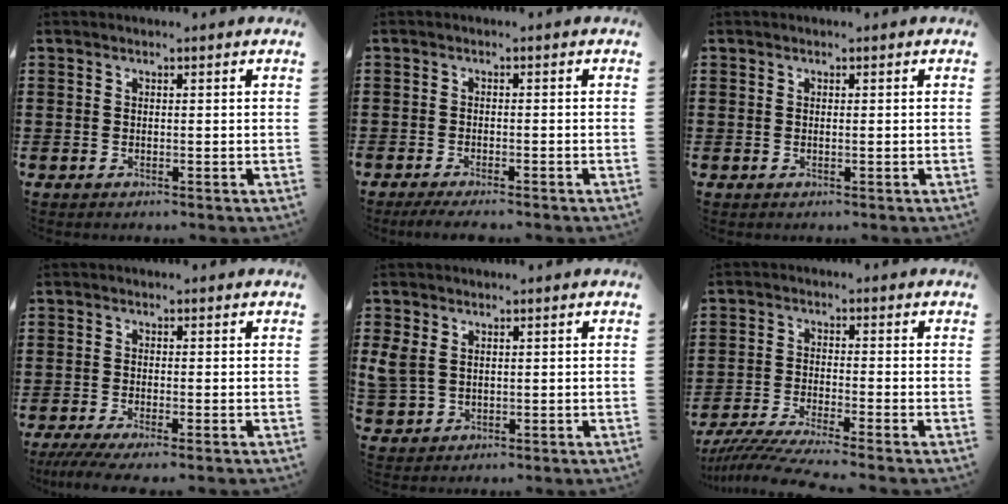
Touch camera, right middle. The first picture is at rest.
{"total": 1.8, "force": [-1.6, 0.1, 0.8], "torque": [-0.012, 0.000, -0.031]}
{"total": 0.0}
{"total": 2.1, "force": [-1.5, -0.1, 1.4], "torque": [-0.031, -0.006, -0.031]}
{"total": 3.5, "force": [1.2, 2.7, 1.9], "torque": [-0.063, 0.004, 0.019]}
{"total": 4.9, "force": [-4.5, -0.5, 1.8], "torque": [-0.052, -0.023, -0.092]}